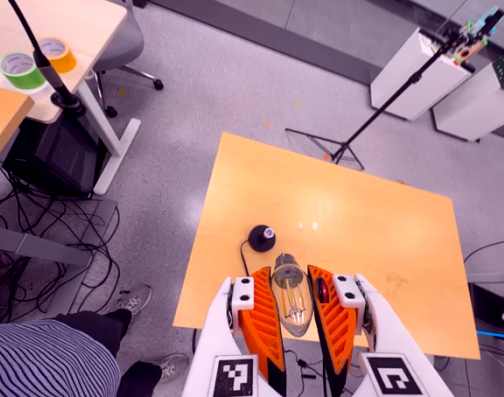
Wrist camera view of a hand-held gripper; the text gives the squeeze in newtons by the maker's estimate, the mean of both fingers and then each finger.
{"total": 21.9, "left": 24.4, "right": 19.3}